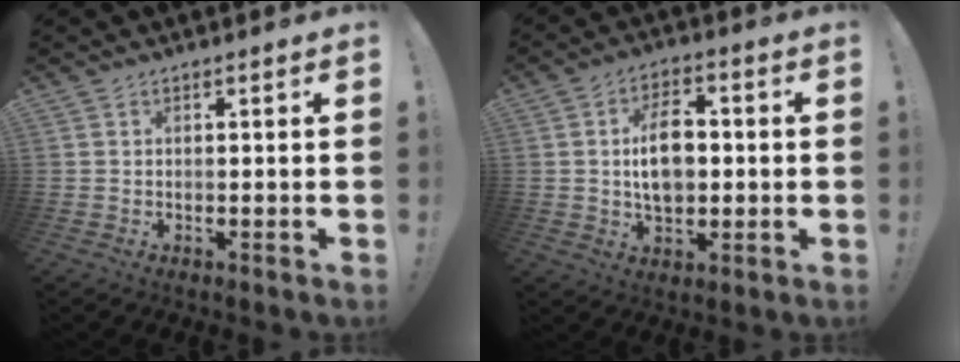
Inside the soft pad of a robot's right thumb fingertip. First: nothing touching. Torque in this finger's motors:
{"motor_torque": [0.05, 0.29, 0.30, -0.03, 0.03]}